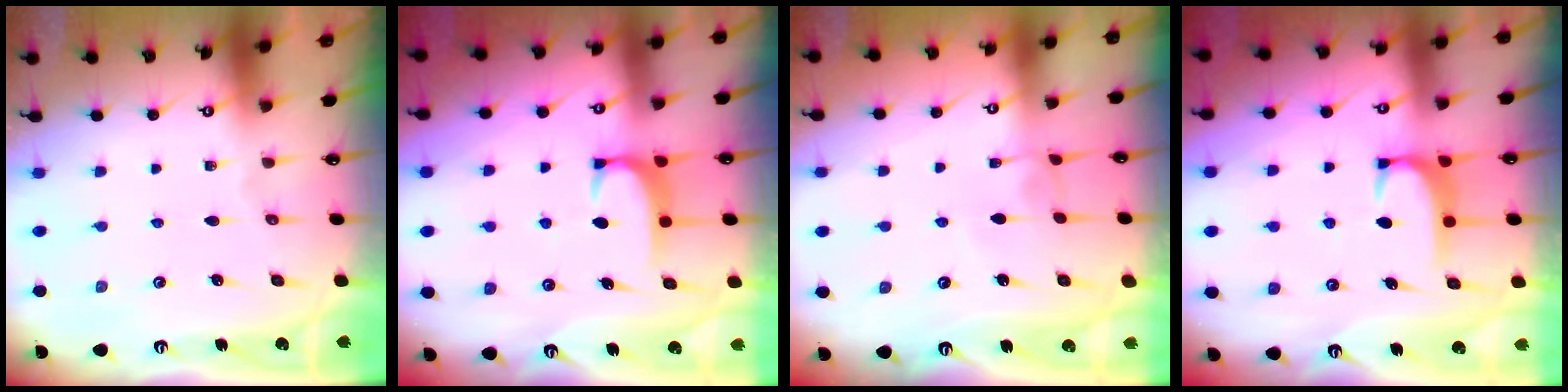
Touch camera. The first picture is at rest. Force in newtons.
{"total": 1.7, "press": 1.6, "slide": 0.5}
{"total": 0.0}
{"total": 1.8, "press": 1.7, "slide": 0.5}